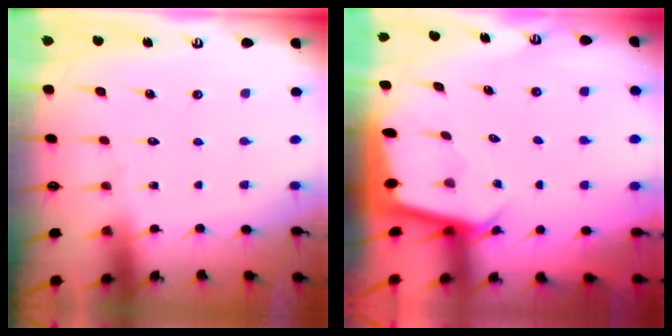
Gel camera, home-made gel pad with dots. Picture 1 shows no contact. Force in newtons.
{"total": 2.7, "press": 2.7, "slide": 0.0}